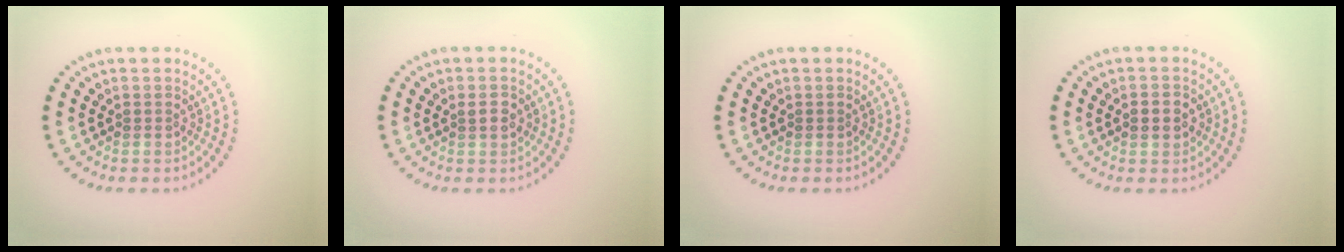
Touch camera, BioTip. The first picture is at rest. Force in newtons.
{"total": 1.2, "press": 1.1, "slide": 0.4}
{"total": 0.0}
{"total": 2.6, "press": 2.6, "slide": 0.1}